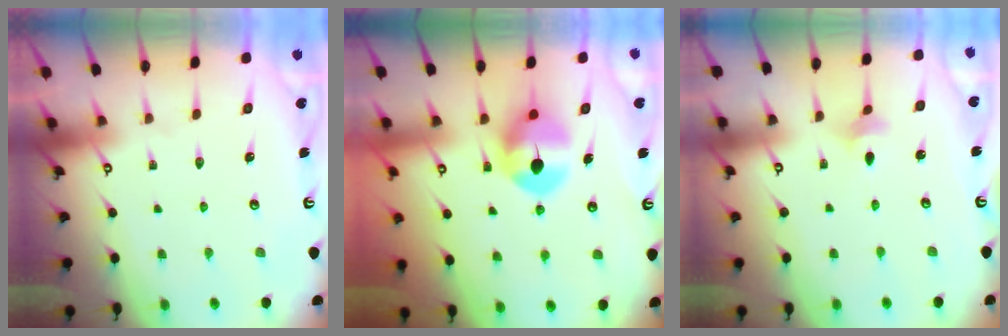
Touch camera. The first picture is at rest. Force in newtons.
{"total": 9.1, "press": 9.0, "slide": 1.0}
{"total": 2.1, "press": 2.0, "slide": 0.5}